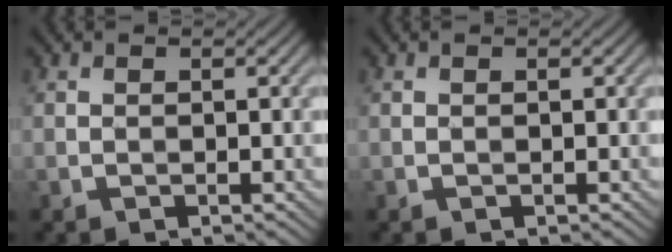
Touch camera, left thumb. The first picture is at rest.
{"total": 0.0}